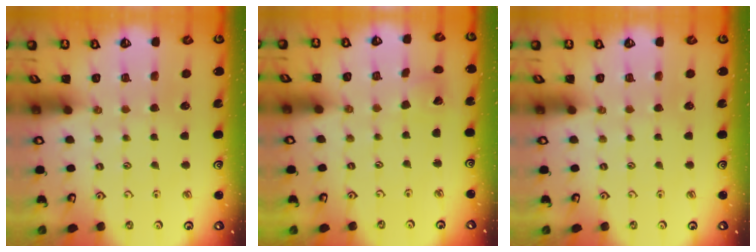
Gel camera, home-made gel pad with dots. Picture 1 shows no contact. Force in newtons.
{"total": 3.7, "press": 3.7, "slide": 0.3}
{"total": 0.0}